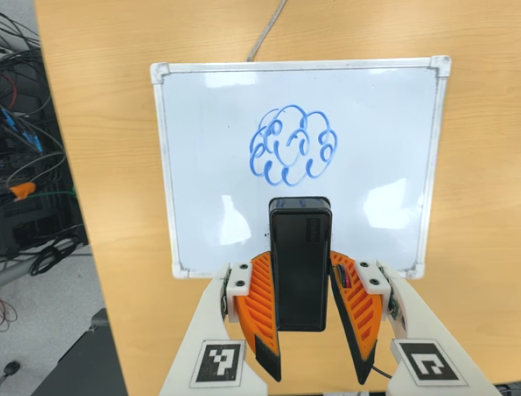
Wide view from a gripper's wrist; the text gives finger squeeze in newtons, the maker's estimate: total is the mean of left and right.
{"total": 5.4, "left": 4.7, "right": 6.2}